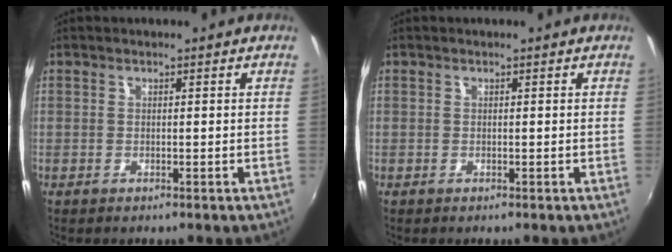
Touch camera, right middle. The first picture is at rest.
{"total": 0.0}